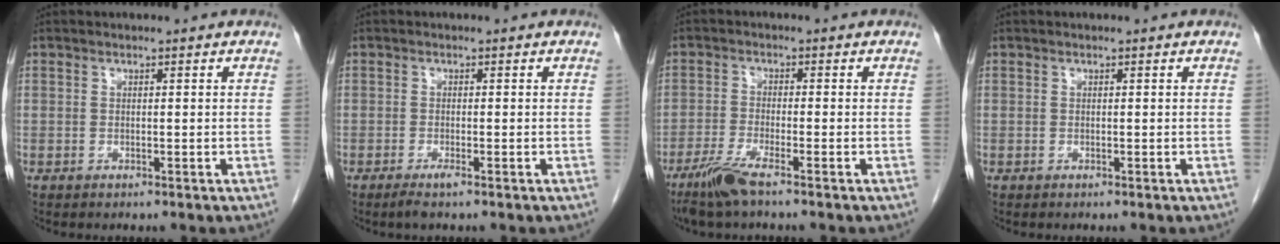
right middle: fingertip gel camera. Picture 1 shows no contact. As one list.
[{"total": 1.6, "force": [-1.1, -0.1, 1.2], "torque": [-0.026, -0.004, -0.022]}, {"total": 4.7, "force": [-3.5, 0.0, 3.2], "torque": [-0.074, -0.014, -0.073]}, {"total": 0.0}]